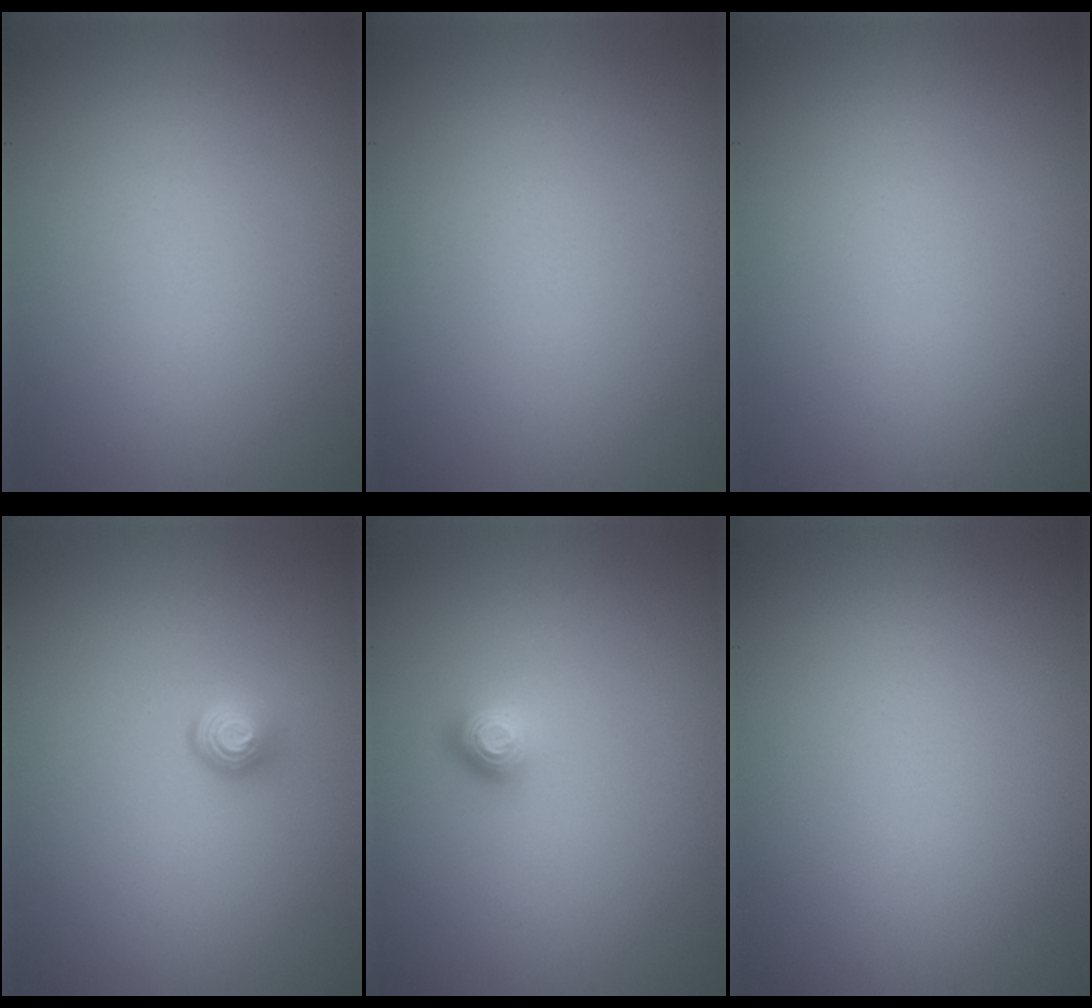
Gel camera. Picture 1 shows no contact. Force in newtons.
{"total": 0.0}
{"total": 0.0}
{"total": 1.7, "press": 1.1, "slide": 1.3}
{"total": 1.2, "press": 1.0, "slide": 0.7}
{"total": 0.0}